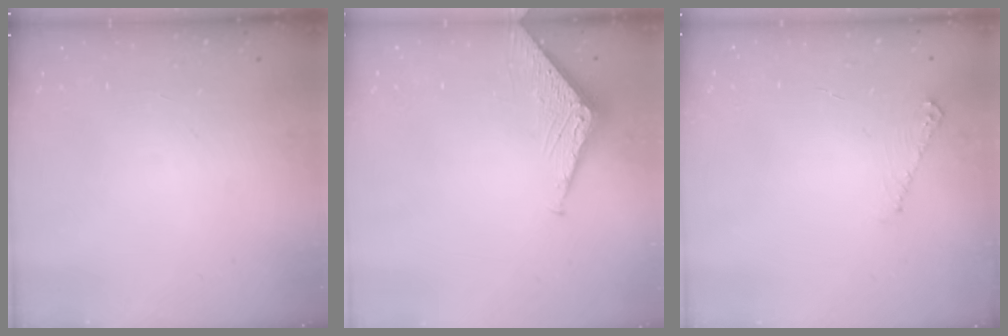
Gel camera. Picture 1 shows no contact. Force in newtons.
{"total": 4.1, "press": 4.1, "slide": 0.4}
{"total": 4.7, "press": 4.7, "slide": 0.7}